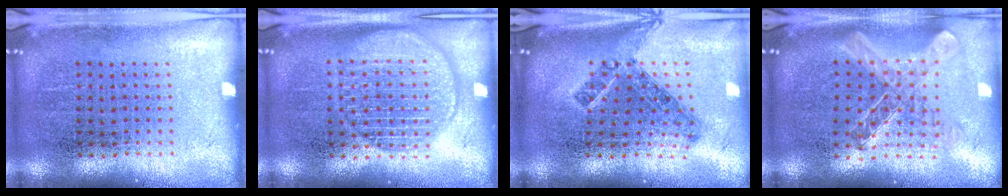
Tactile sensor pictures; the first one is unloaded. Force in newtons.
{"total": 2.8, "press": 2.8, "slide": 0.4}
{"total": 1.2, "press": 1.0, "slide": 0.8}
{"total": 1.1, "press": 1.1, "slide": 0.2}